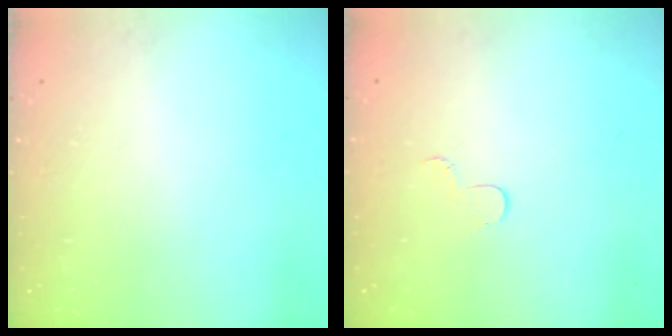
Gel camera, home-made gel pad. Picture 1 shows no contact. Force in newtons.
{"total": 4.0, "press": 3.9, "slide": 0.3}